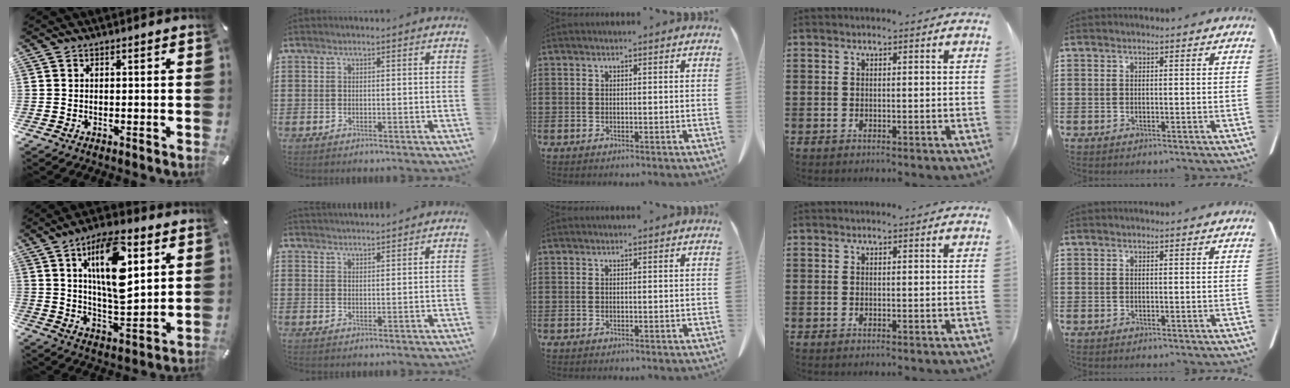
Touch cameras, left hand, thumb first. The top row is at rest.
{"thumb": {"total": 17.4, "force": [6.8, 7.5, 14.1], "torque": [-0.248, -0.019, 0.105]}, "index": {"total": 2.1, "force": [2.1, -0.3, -0.2], "torque": [-0.003, -0.005, 0.042]}}